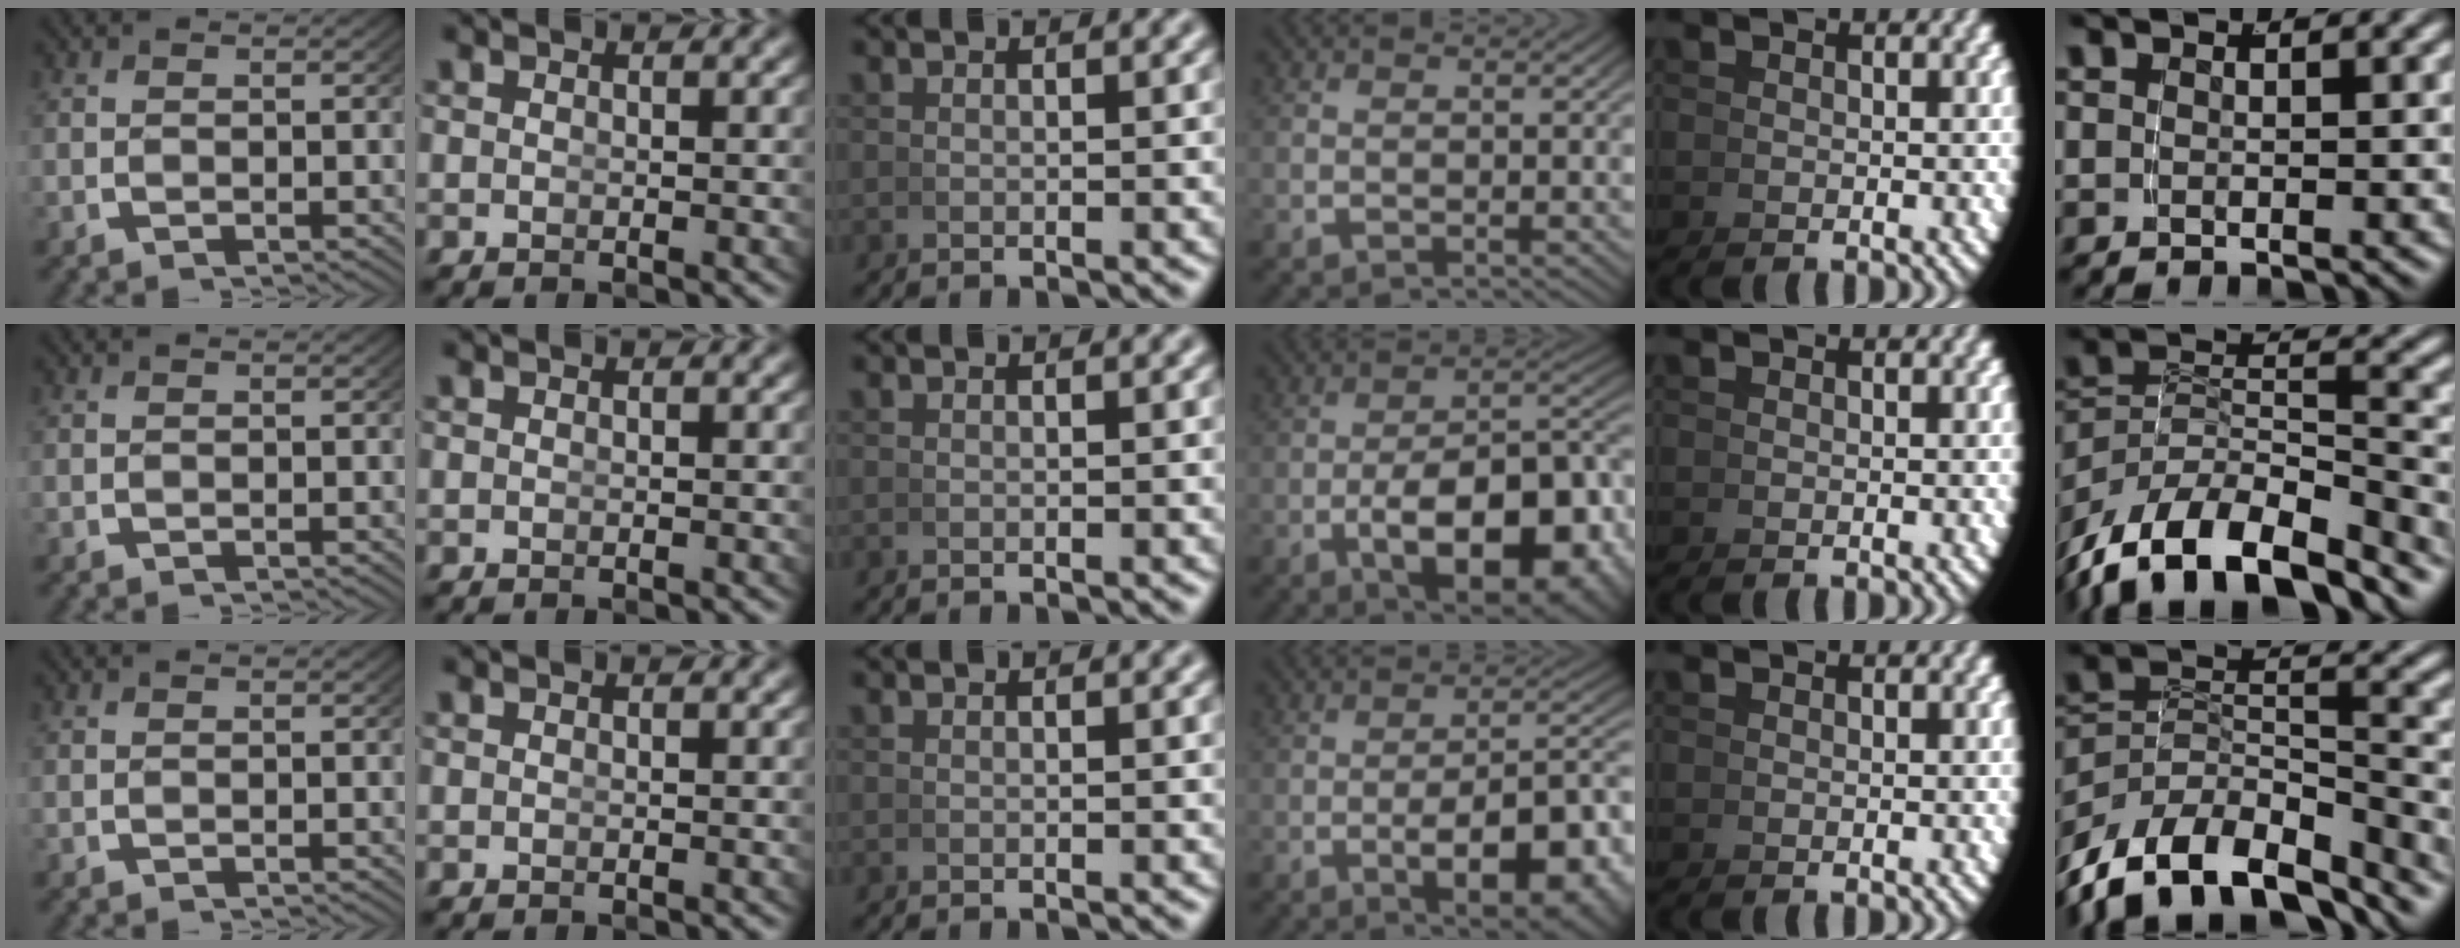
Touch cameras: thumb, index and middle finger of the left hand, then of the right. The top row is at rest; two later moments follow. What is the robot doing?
{"motion": "grasp_and_lifting", "object": "whiteboard"}